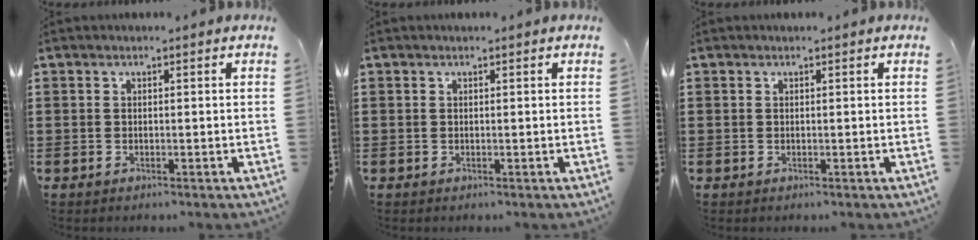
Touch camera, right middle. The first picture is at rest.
{"total": 0.0}
{"total": 0.0}